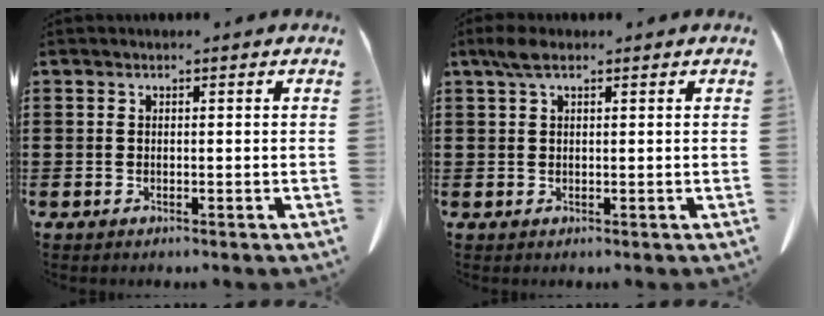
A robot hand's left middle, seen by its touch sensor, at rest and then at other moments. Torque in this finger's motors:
{"motor_torque": [1.17, 0.97, 0.15, 0.08]}